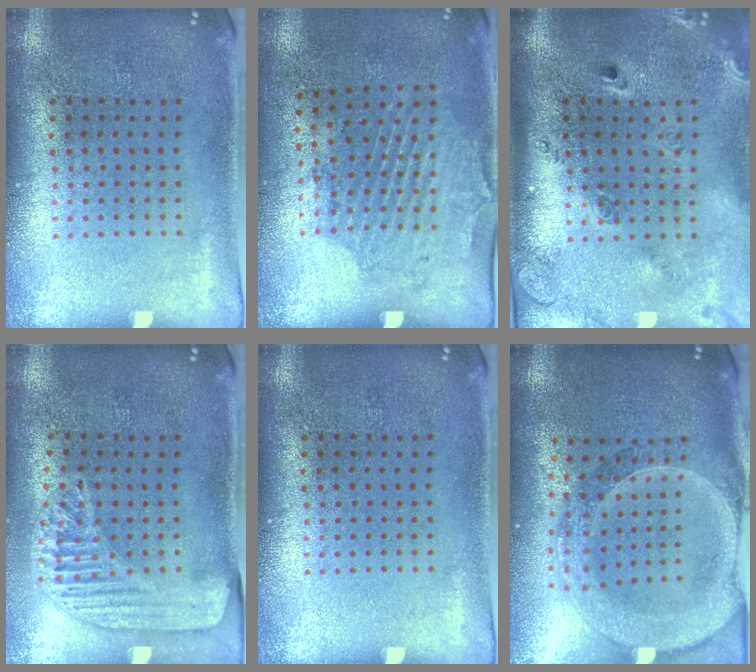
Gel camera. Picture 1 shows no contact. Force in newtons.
{"total": 1.8, "press": 1.2, "slide": 1.4}
{"total": 2.8, "press": 1.9, "slide": 2.0}
{"total": 1.6, "press": 1.6, "slide": 0.4}
{"total": 0.0}
{"total": 2.8, "press": 2.4, "slide": 1.4}